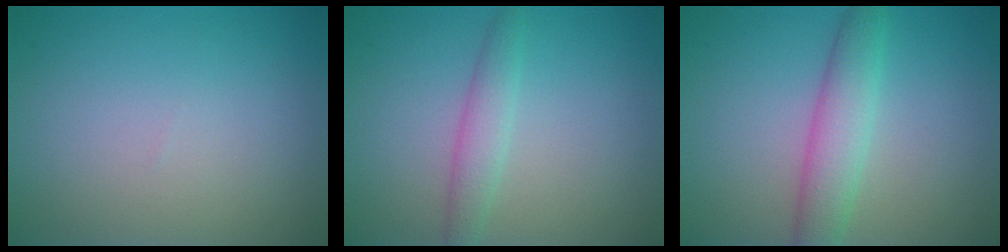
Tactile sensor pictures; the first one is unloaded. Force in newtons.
{"total": 2.2, "press": 2.2, "slide": 0.0}
{"total": 3.9, "press": 3.9, "slide": 0.1}